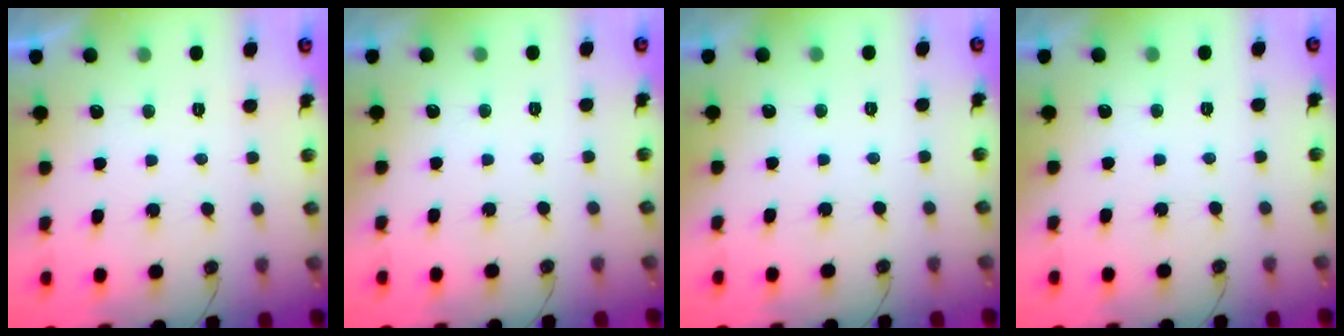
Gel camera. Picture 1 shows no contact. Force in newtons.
{"total": 0.0}
{"total": 0.0}
{"total": 0.0}